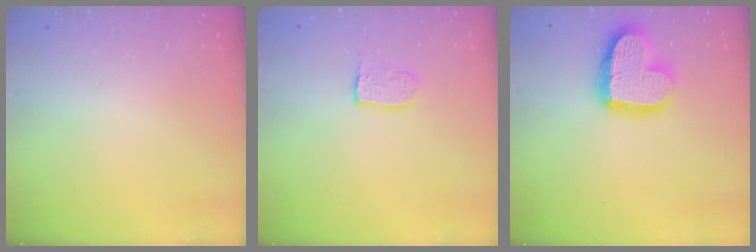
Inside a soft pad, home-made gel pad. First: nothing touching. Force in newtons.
{"total": 6.3, "press": 6.3, "slide": 0.3}
{"total": 17.2, "press": 17.1, "slide": 1.4}